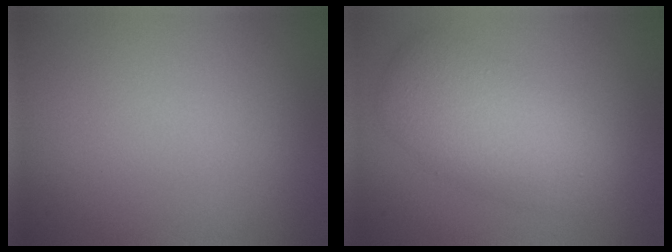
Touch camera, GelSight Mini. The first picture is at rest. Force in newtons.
{"total": 5.6, "press": 5.6, "slide": 0.2}